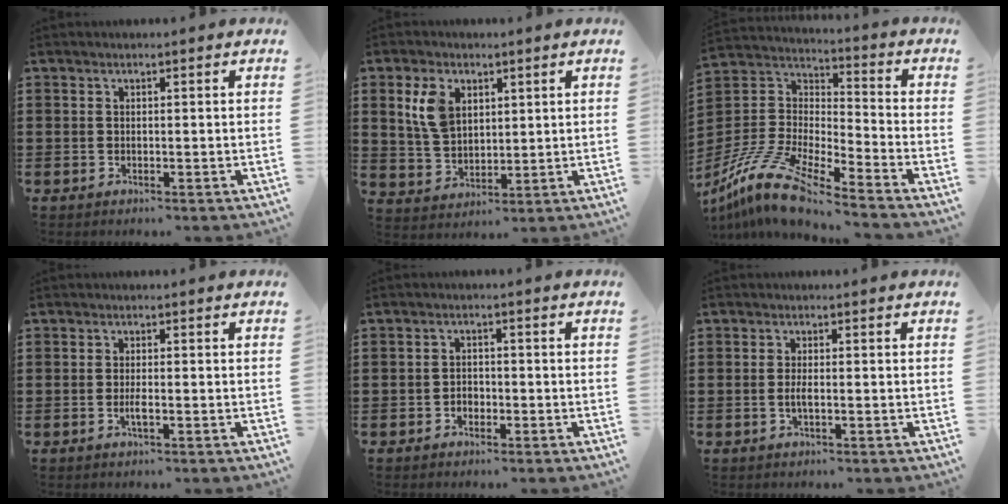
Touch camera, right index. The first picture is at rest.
{"total": 6.8, "force": [2.7, 4.4, 4.5], "torque": [-0.117, 0.008, 0.046]}
{"total": 12.3, "force": [-10.5, 1.8, 6.2], "torque": [-0.154, 0.011, -0.218]}
{"total": 2.0, "force": [-0.7, 0.3, 1.8], "torque": [-0.048, -0.005, -0.017]}
{"total": 1.6, "force": [-0.9, 1.2, 0.7], "torque": [-0.016, 0.000, -0.019]}
{"total": 1.8, "force": [-0.5, 0.3, 1.7], "torque": [-0.038, -0.004, -0.010]}